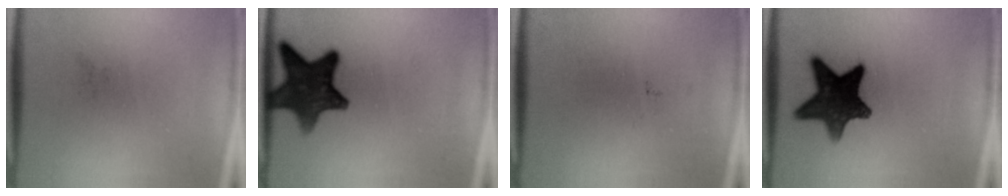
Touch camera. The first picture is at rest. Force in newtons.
{"total": 12.2}
{"total": 0.0}
{"total": 13.3}